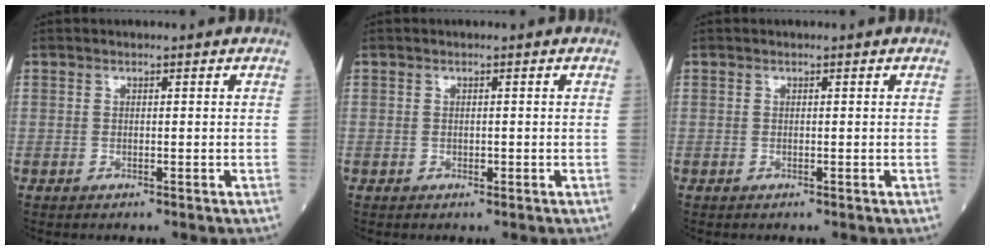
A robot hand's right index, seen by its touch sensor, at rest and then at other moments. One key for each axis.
{"total": 0.8, "fx": -0.2, "fy": 0.5, "fz": 0.6, "tx": -0.013, "ty": 0.000, "tz": -0.001}
{"total": 0.0}